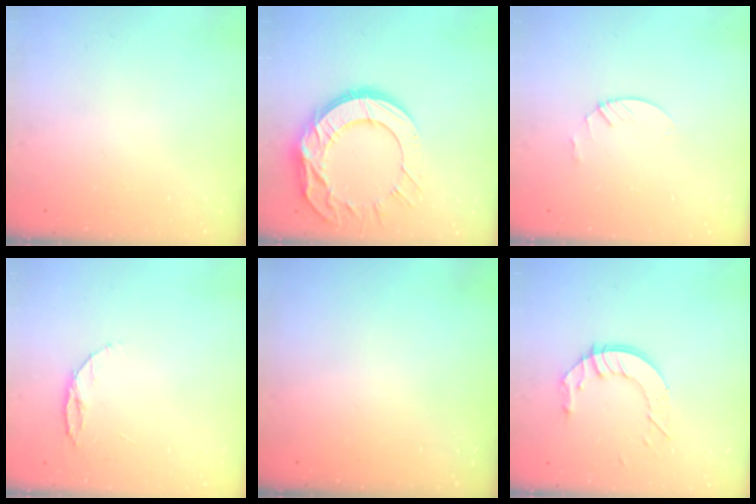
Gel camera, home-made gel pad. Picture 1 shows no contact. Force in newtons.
{"total": 17.2, "press": 17.1, "slide": 1.4}
{"total": 3.0, "press": 3.0, "slide": 0.3}
{"total": 5.4, "press": 5.3, "slide": 0.6}
{"total": 0.0}
{"total": 8.9, "press": 8.9, "slide": 0.7}